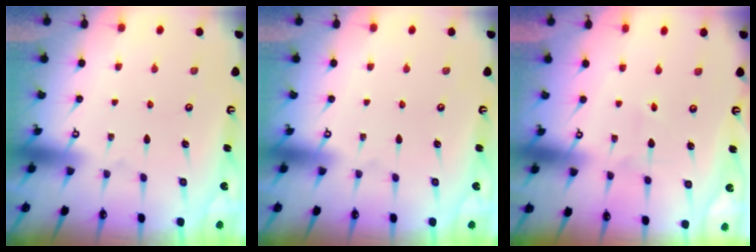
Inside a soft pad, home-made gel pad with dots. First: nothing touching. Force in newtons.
{"total": 0.0}
{"total": 1.5, "press": 1.5, "slide": 0.1}